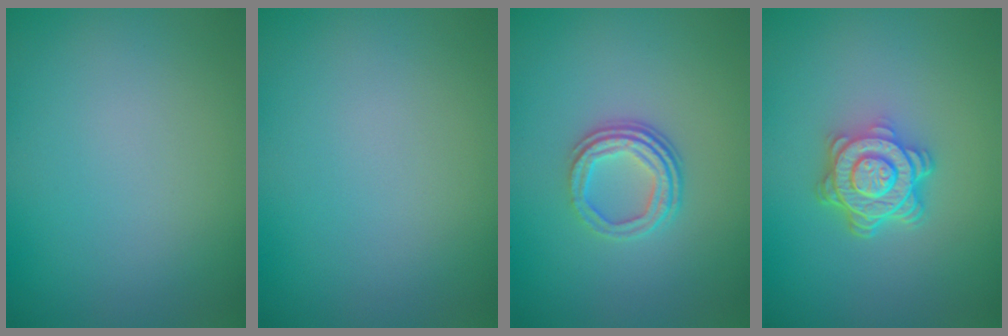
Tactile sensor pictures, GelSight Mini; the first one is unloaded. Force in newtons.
{"total": 0.0}
{"total": 3.4, "press": 2.5, "slide": 2.3}
{"total": 4.6, "press": 3.4, "slide": 3.1}